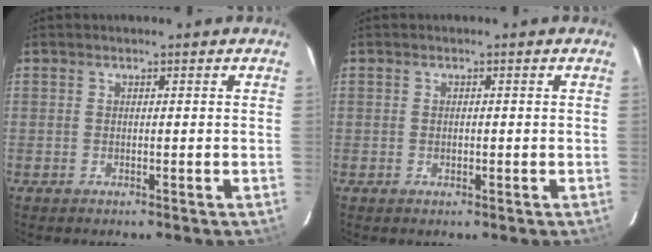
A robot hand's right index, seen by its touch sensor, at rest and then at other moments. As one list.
[{"total": 0.8, "force": [-0.1, 0.7, 0.4], "torque": [-0.005, 0.000, -0.001]}]